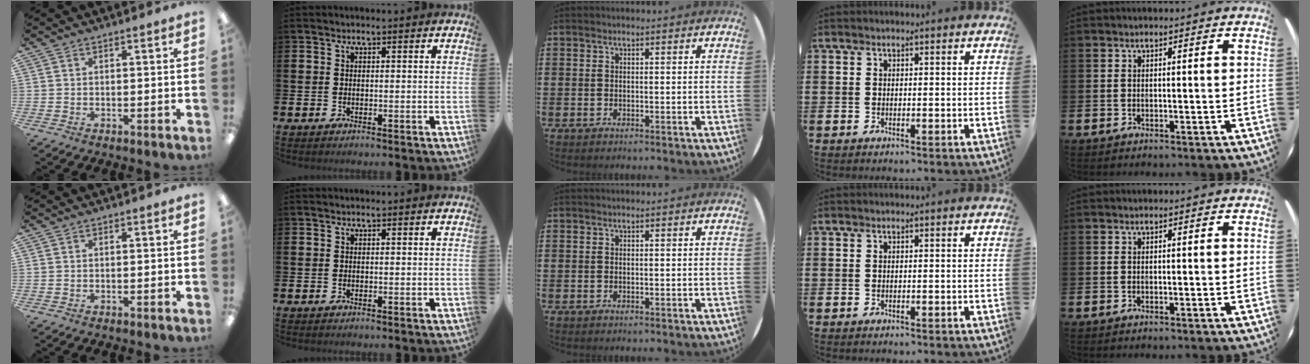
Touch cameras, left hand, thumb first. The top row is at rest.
{}